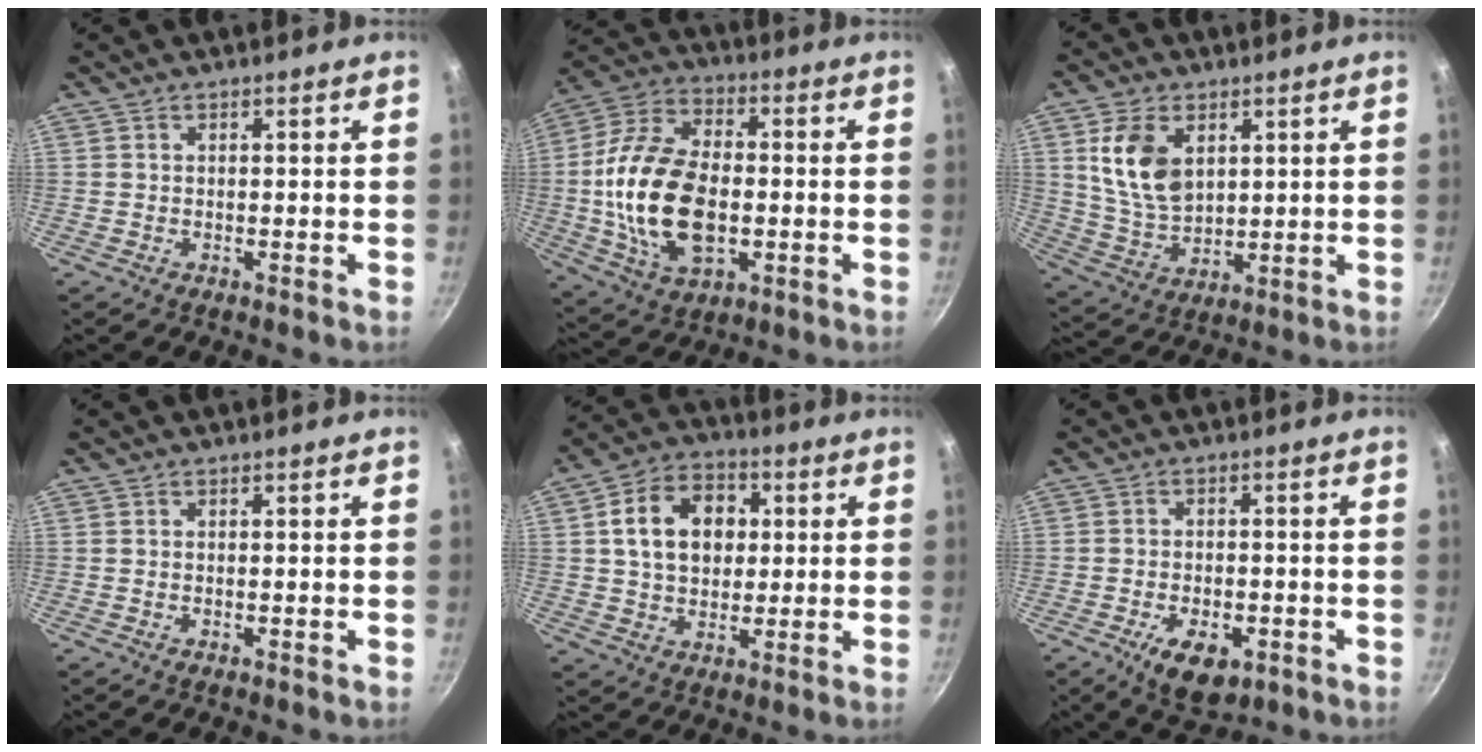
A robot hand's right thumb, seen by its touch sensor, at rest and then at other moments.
{"total": 20.6, "force": [-1.8, 12.3, 16.4], "torque": [-0.308, 0.020, -0.035]}
{"total": 12.0, "force": [3.6, 8.0, 8.2], "torque": [-0.136, -0.024, 0.079]}
{"total": 0.0}
{"total": 13.5, "force": [2.5, 10.1, 8.6], "torque": [-0.117, 0.017, 0.032]}
{"total": 8.6, "force": [-3.6, 4.6, 6.3], "torque": [-0.086, 0.010, -0.046]}